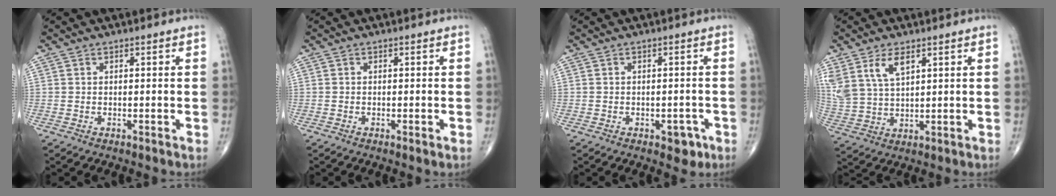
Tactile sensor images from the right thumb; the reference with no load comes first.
{"total": 0.9, "force": [-0.3, 0.1, 0.8], "torque": [-0.014, -0.002, -0.006]}
{"total": 3.2, "force": [-1.6, 1.9, 2.1], "torque": [-0.009, 0.004, -0.018]}
{"total": 8.8, "force": [4.7, 4.4, 6.1], "torque": [-0.128, -0.012, 0.102]}